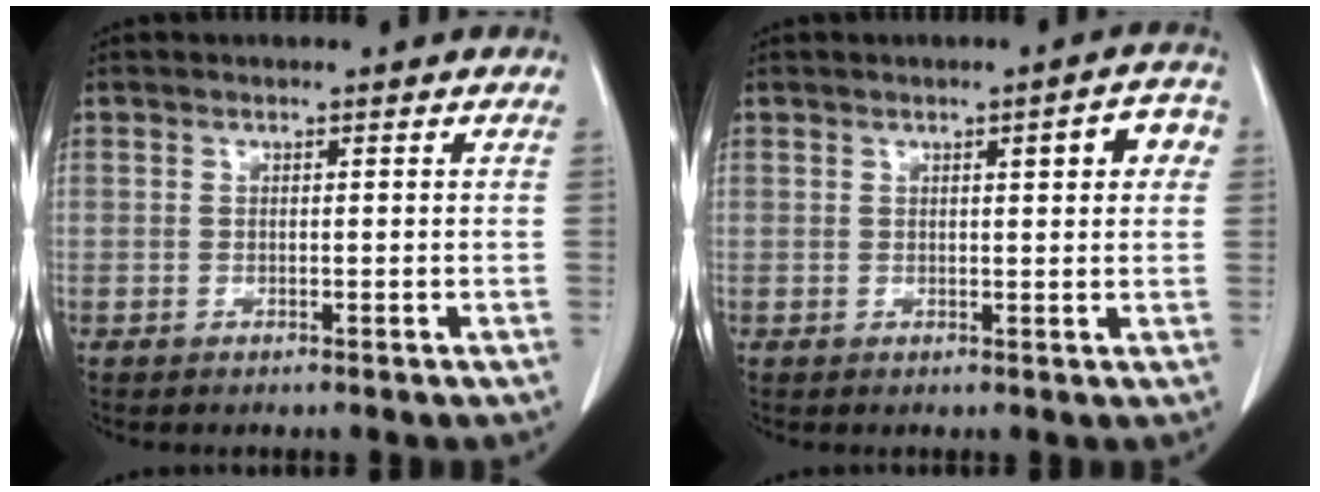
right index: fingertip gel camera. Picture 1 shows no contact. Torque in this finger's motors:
{"motor_torque": [0.36, 0.36, 0.10, 0.01]}